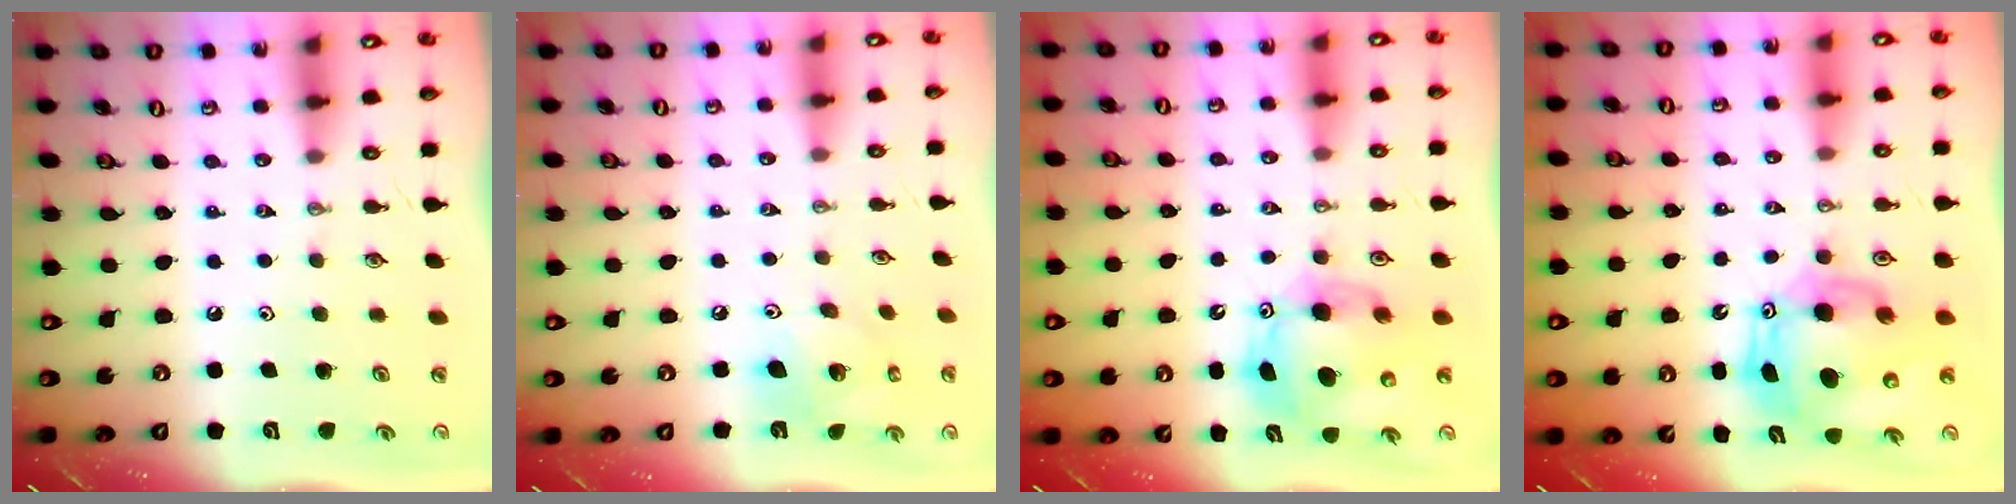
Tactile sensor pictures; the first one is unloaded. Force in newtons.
{"total": 12.4, "press": 12.3, "slide": 1.3}
{"total": 12.4, "press": 12.3, "slide": 2.1}
{"total": 13.1, "press": 13.0, "slide": 2.1}